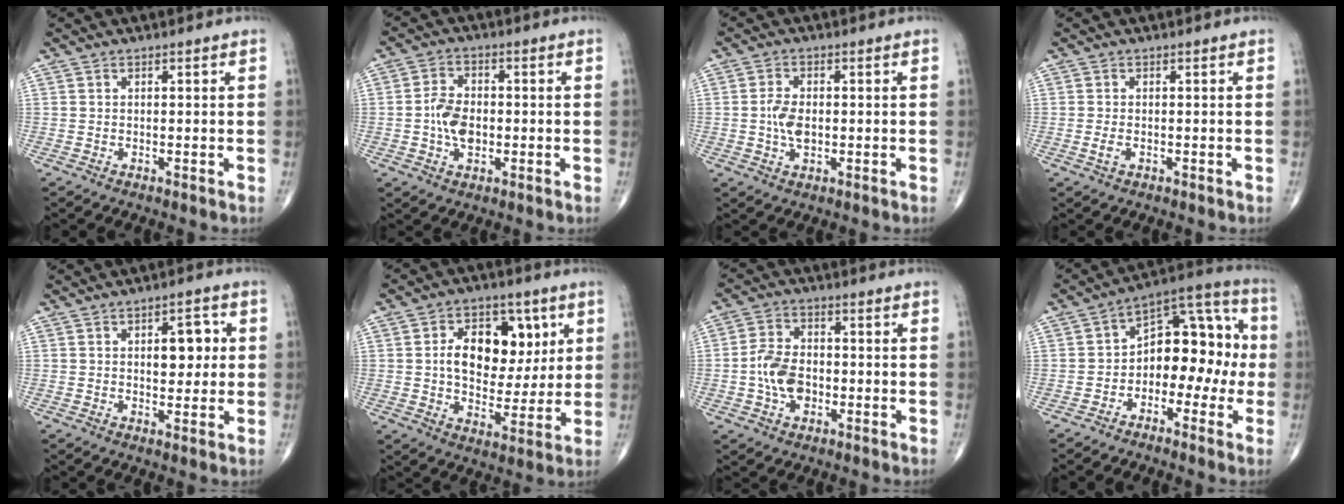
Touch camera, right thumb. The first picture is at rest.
{"total": 6.7, "force": [-1.0, 4.4, 5.0], "torque": [-0.083, 0.010, -0.022]}
{"total": 4.8, "force": [-0.4, 2.9, 3.8], "torque": [-0.075, 0.002, -0.009]}
{"total": 1.5, "force": [-0.5, 0.9, 1.2], "torque": [-0.026, 0.002, -0.009]}
{"total": 6.7, "force": [1.1, 3.8, 5.5], "torque": [-0.042, 0.002, 0.013]}
{"total": 15.3, "force": [3.4, 10.3, 10.8], "torque": [-0.116, -0.001, 0.056]}
{"total": 8.1, "force": [-1.6, 5.5, 5.7], "torque": [-0.096, 0.015, -0.036]}
{"total": 14.1, "force": [-1.9, 8.9, 10.8], "torque": [-0.108, 0.056, -0.044]}